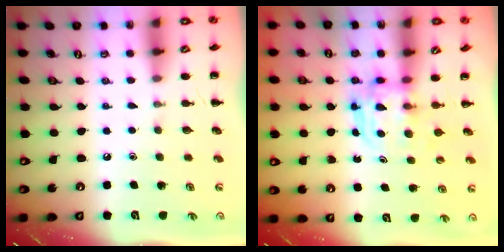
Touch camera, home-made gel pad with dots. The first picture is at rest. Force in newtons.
{"total": 3.6, "press": 3.6, "slide": 0.3}